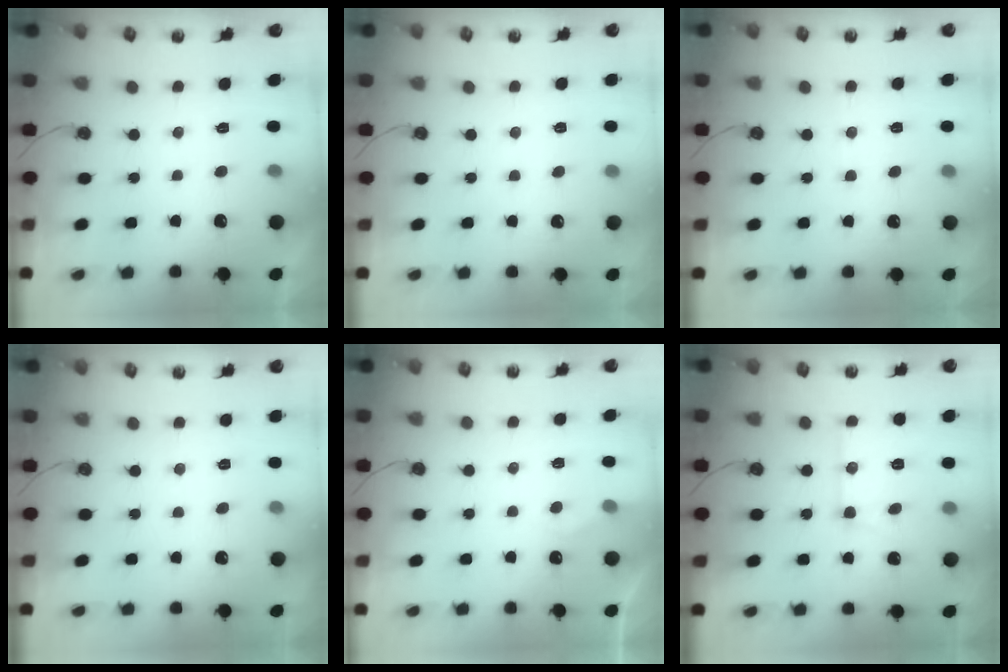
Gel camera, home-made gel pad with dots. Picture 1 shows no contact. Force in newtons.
{"total": 2.3, "press": 2.2, "slide": 0.4}
{"total": 2.8, "press": 2.7, "slide": 0.4}
{"total": 3.2, "press": 3.1, "slide": 0.7}
{"total": 3.6, "press": 3.5, "slide": 0.4}
{"total": 12.2, "press": 12.2, "slide": 0.3}